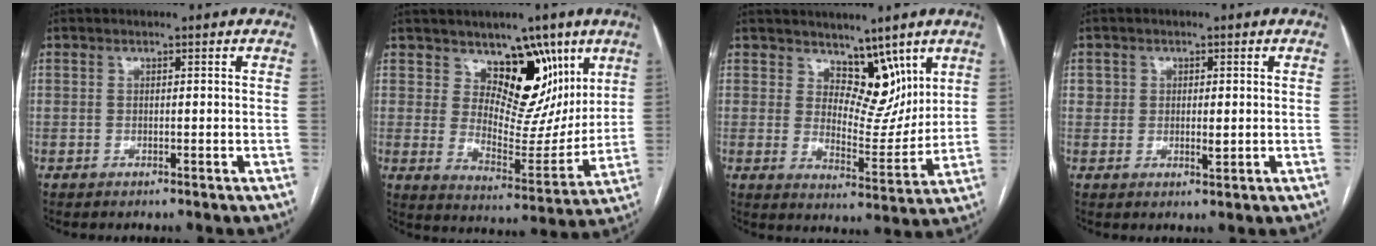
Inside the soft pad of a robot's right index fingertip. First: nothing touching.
{"total": 11.5, "force": [6.7, 6.6, 6.7], "torque": [-0.084, -0.004, 0.115]}
{"total": 7.8, "force": [5.4, 4.4, 3.6], "torque": [-0.042, -0.005, 0.097]}
{"total": 2.6, "force": [0.3, 1.8, 1.8], "torque": [-0.022, -0.001, 0.006]}